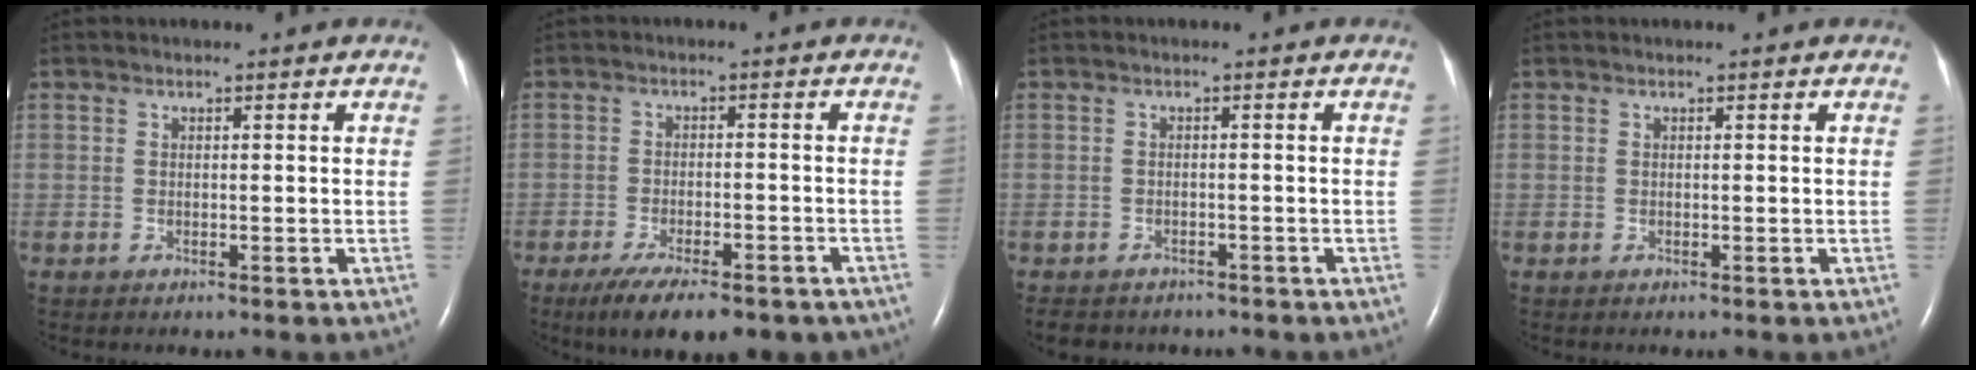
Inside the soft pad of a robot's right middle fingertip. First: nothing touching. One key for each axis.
{"total": 13.8, "fx": -10.4, "fy": 4.3, "fz": 8.0, "tx": -0.116, "ty": -0.007, "tz": -0.147}
{"total": 6.6, "fx": -5.7, "fy": 2.9, "fz": 1.6, "tx": -0.025, "ty": -0.001, "tz": -0.069}
{"total": 0.0}